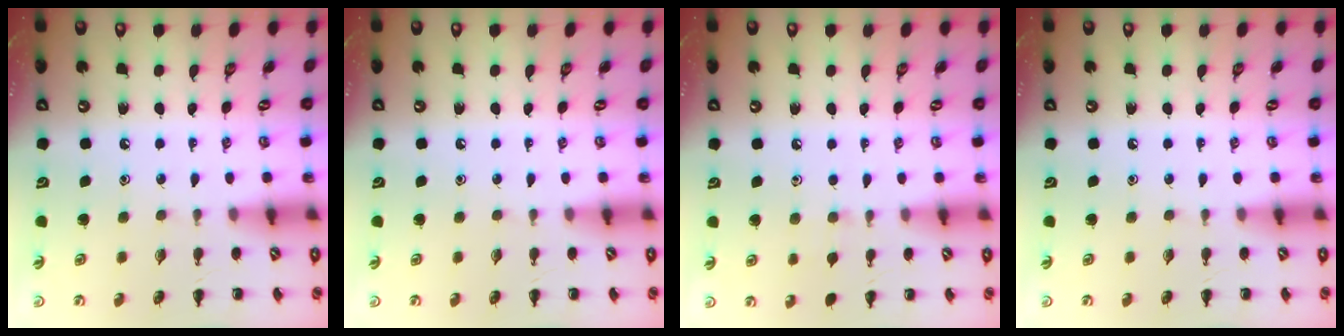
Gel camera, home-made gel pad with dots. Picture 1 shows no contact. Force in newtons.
{"total": 0.0}
{"total": 5.3, "press": 4.9, "slide": 2.0}
{"total": 0.0}